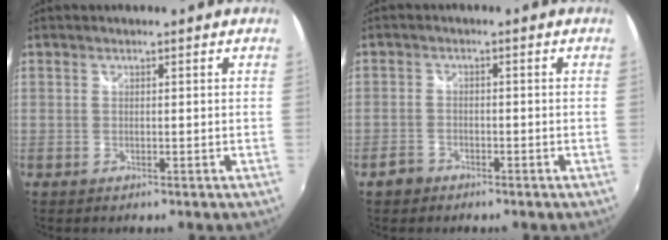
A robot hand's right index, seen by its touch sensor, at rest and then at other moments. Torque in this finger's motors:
{"motor_torque": [0.25, -0.08, 0.03, 0.00]}